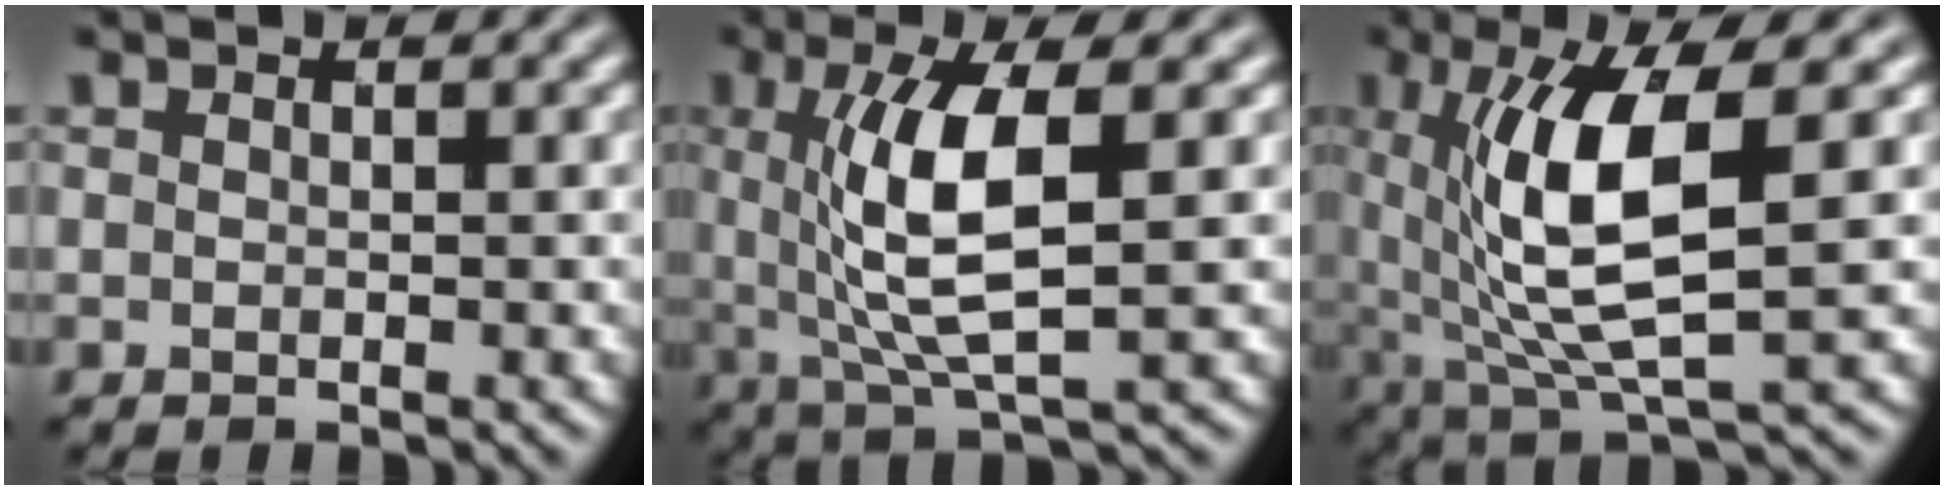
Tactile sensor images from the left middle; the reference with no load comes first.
{"total": 7.1, "force": [0.6, 1.9, 6.9], "torque": [-0.136, -0.009, 0.021]}
{"total": 9.2, "force": [0.9, 2.7, 8.8], "torque": [-0.171, -0.007, 0.028]}